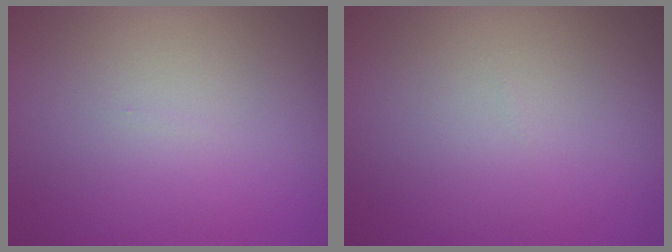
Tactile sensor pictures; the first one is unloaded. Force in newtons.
{"total": 0.0}